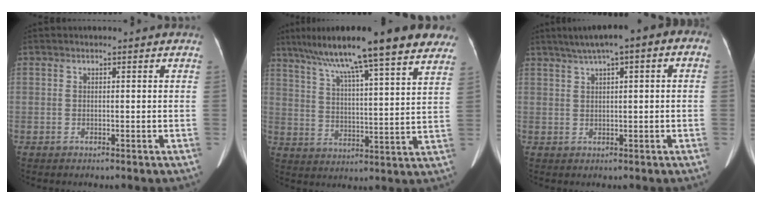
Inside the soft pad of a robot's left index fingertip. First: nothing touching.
{"total": 23.4, "force": [17.8, 1.9, 15.0], "torque": [-0.246, 0.034, 0.251]}
{"total": 8.5, "force": [3.6, 1.7, 7.5], "torque": [-0.118, 0.040, 0.048]}